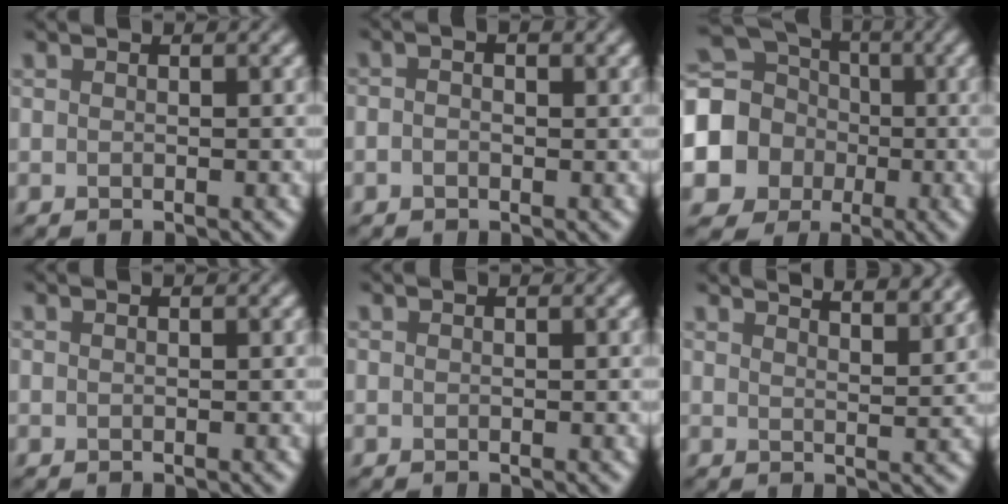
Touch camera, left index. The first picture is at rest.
{"total": 1.8, "force": [0.4, 1.0, 1.5], "torque": [-0.020, -0.001, -0.003]}
{"total": 12.6, "force": [-1.3, 11.6, 4.6], "torque": [-0.141, -0.001, -0.055]}
{"total": 0.0}
{"total": 0.0}
{"total": 8.1, "force": [6.6, 2.4, 4.1], "torque": [-0.019, 0.029, 0.046]}